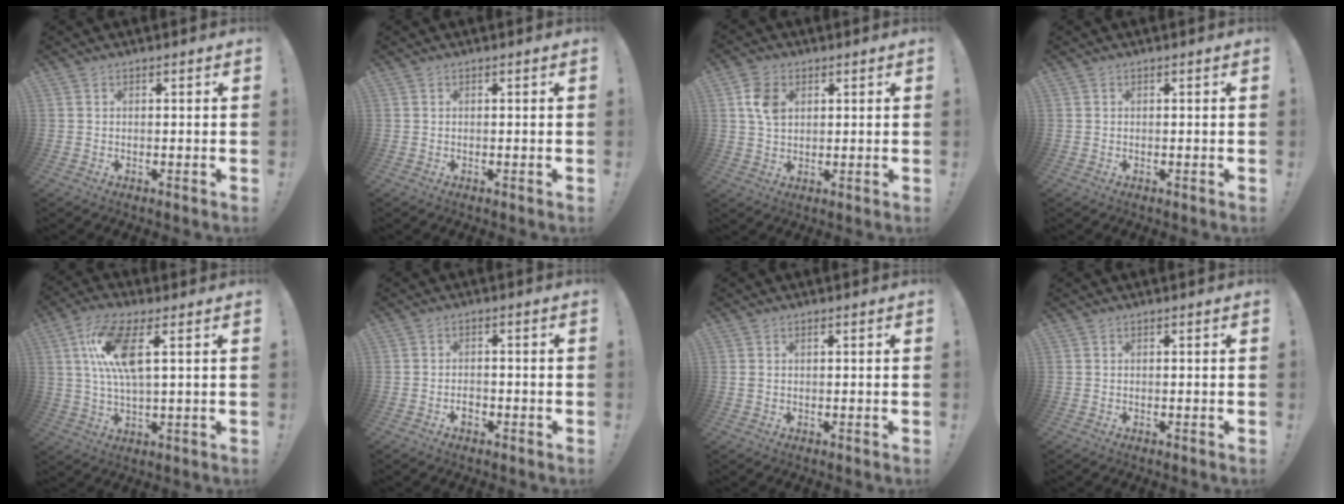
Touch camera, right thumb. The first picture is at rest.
{"total": 0.0}
{"total": 7.6, "force": [2.3, 5.3, 4.9], "torque": [-0.085, 0.003, 0.044]}
{"total": 0.0}
{"total": 13.4, "force": [4.1, 4.4, 12.0], "torque": [-0.233, 0.002, 0.071]}
{"total": 2.5, "force": [-1.6, 1.4, 1.3], "torque": [-0.017, 0.003, -0.029]}
{"total": 0.8, "force": [0.4, 0.3, 0.6], "torque": [-0.012, 0.001, 0.007]}
{"total": 0.0}